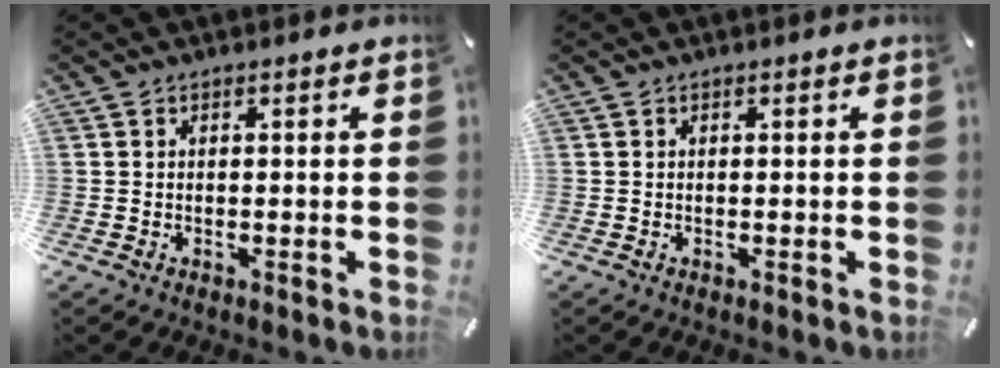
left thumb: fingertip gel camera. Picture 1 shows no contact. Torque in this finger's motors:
{"motor_torque": [0.00, 0.00, -0.02, -0.03, 0.00]}